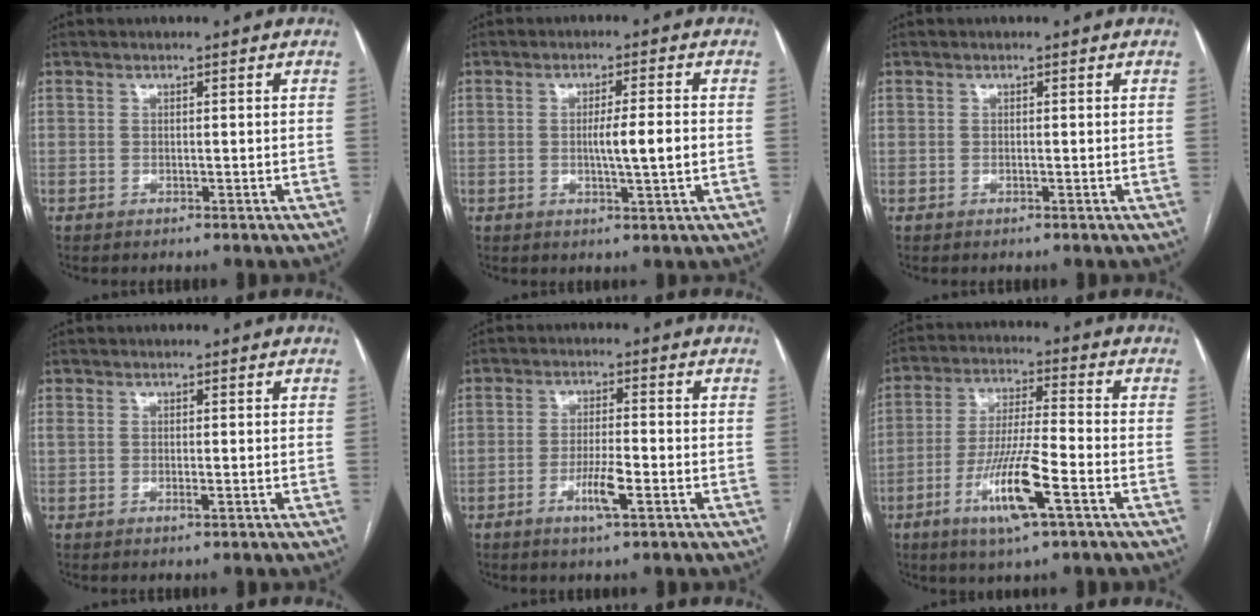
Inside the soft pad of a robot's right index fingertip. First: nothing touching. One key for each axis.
{"total": 5.2, "fx": -0.5, "fy": -0.1, "fz": 5.1, "tx": -0.082, "ty": -0.003, "tz": -0.007}
{"total": 0.0}
{"total": 1.2, "fx": -0.1, "fy": 0.4, "fz": 1.1, "tx": -0.025, "ty": 0.000, "tz": 0.002}
{"total": 5.1, "fx": -2.2, "fy": 0.5, "fz": 4.6, "tx": -0.088, "ty": -0.005, "tz": -0.040}
{"total": 11.8, "fx": -4.9, "fy": 0.8, "fz": 10.7, "tx": -0.206, "ty": -0.014, "tz": -0.090}